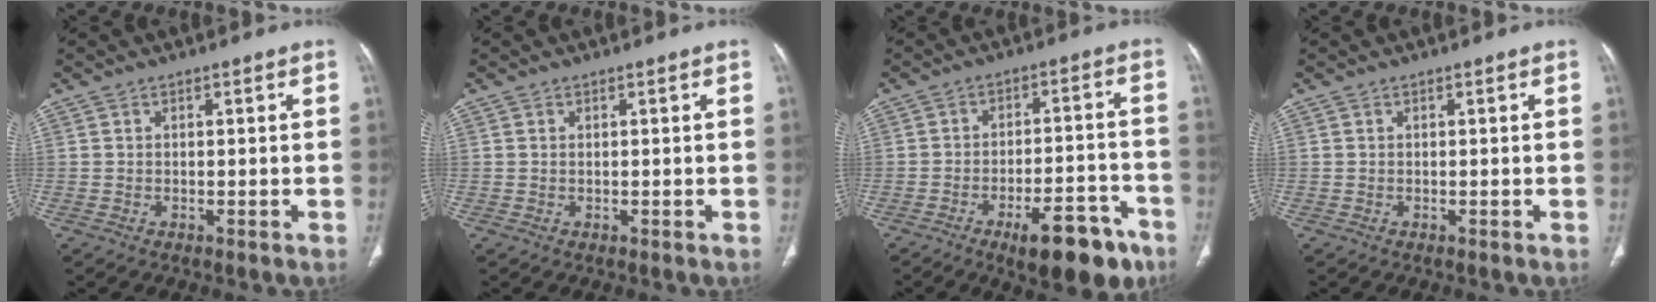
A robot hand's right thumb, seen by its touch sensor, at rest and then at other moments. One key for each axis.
{"total": 0.0}
{"total": 13.5, "fx": -8.1, "fy": 4.9, "fz": 9.6, "tx": -0.116, "ty": 0.055, "tz": -0.111}
{"total": 0.0}